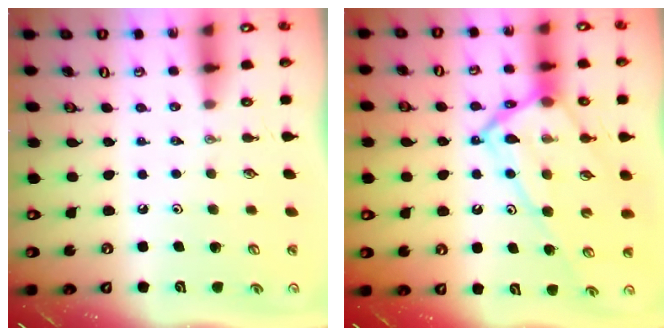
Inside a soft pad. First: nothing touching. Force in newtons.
{"total": 15.6, "press": 15.5, "slide": 1.4}